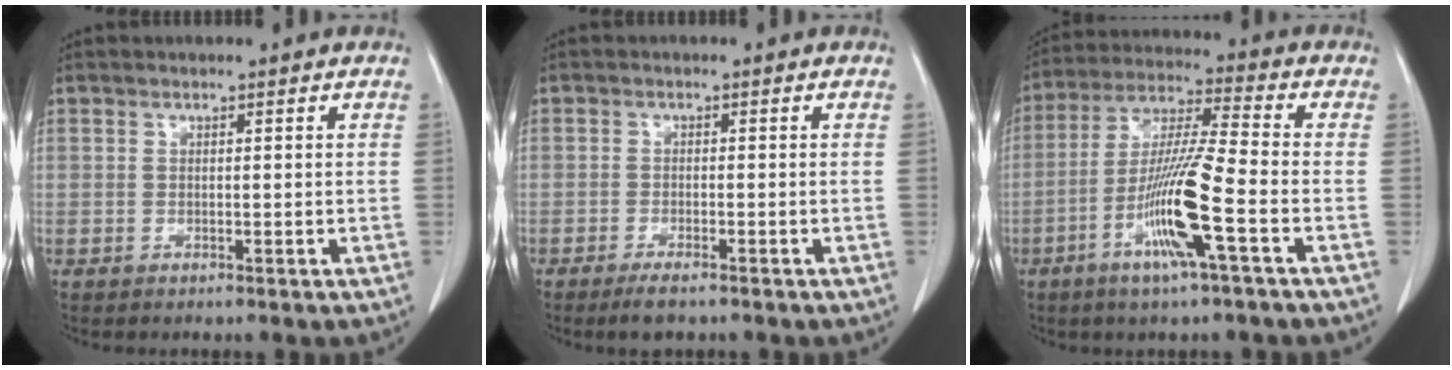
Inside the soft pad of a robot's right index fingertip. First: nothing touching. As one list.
[{"total": 3.0, "force": [-2.2, 0.6, 1.9], "torque": [-0.035, -0.005, -0.038]}, {"total": 12.7, "force": [-4.7, -0.3, 11.8], "torque": [-0.234, -0.010, -0.096]}]